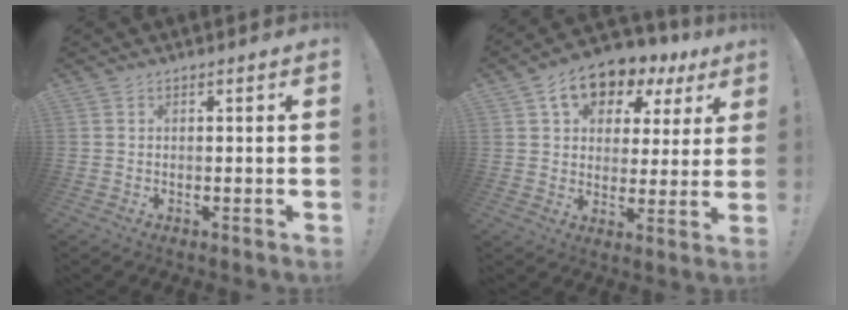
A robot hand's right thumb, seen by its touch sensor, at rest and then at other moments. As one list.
[{"total": 11.9, "force": [6.8, 7.8, 5.9], "torque": [-0.089, -0.037, 0.124]}]